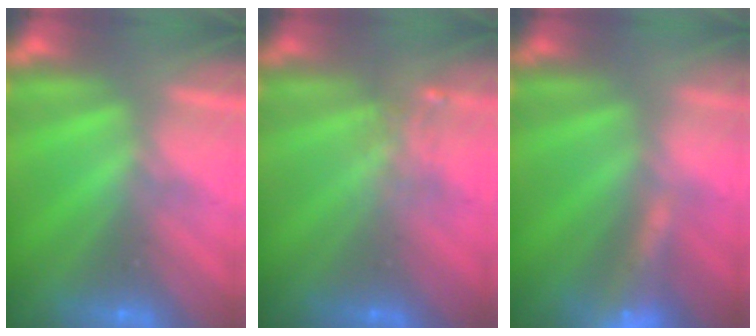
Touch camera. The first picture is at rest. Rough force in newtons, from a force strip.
{"total": 2.2}
{"total": 5.8}